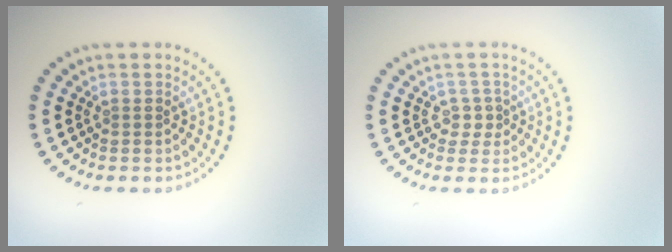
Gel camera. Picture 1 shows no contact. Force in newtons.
{"total": 1.7, "press": 1.4, "slide": 0.9}